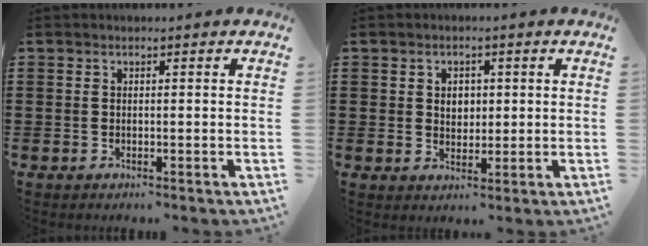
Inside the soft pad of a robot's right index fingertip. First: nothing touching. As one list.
[{"total": 2.5, "force": [0.6, 2.0, 1.3], "torque": [-0.025, 0.007, 0.007]}]